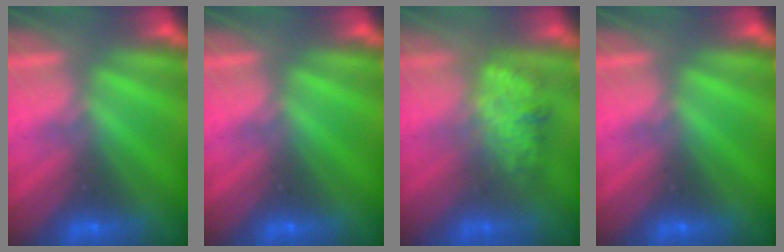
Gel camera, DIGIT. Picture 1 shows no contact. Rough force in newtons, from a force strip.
{"total": 0.0}
{"total": 2.6}
{"total": 0.0}